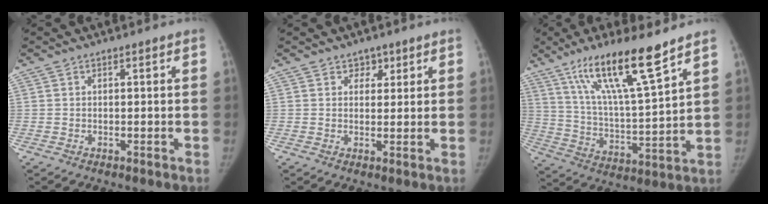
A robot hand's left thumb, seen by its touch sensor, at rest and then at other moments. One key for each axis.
{"total": 2.6, "fx": 1.6, "fy": 1.9, "fz": 0.7, "tx": 0.014, "ty": -0.008, "tz": 0.020}
{"total": 17.7, "fx": 11.6, "fy": 2.1, "fz": 13.2, "tx": -0.224, "ty": -0.057, "tz": 0.213}